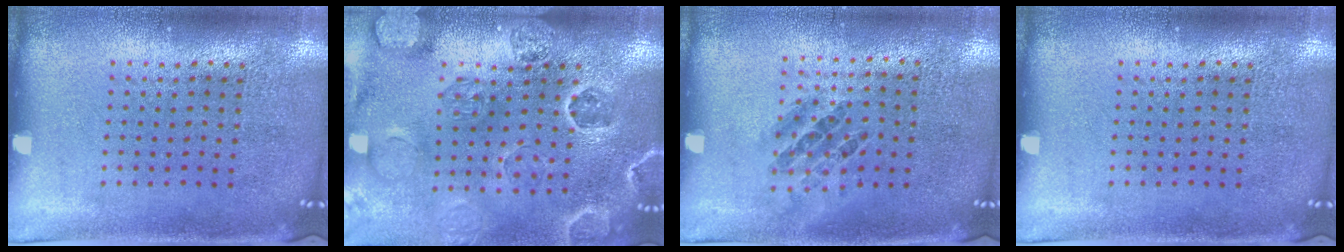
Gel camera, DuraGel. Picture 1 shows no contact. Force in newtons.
{"total": 2.7, "press": 2.7, "slide": 0.6}
{"total": 0.9, "press": 0.6, "slide": 0.6}
{"total": 0.0}